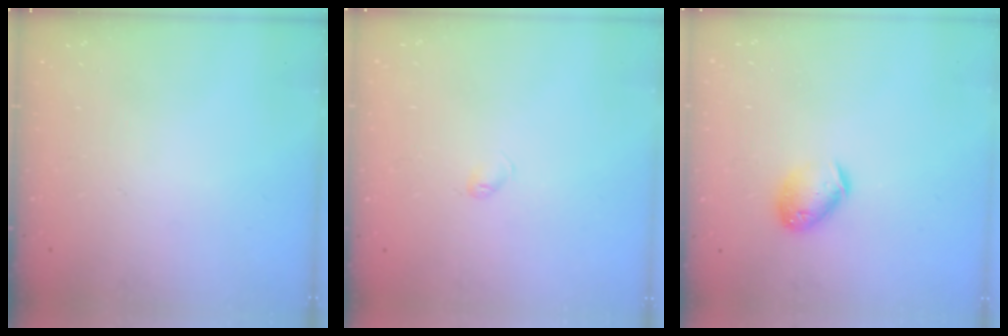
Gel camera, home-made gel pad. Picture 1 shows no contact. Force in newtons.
{"total": 2.4, "press": 2.4, "slide": 0.4}
{"total": 9.6, "press": 9.5, "slide": 1.4}